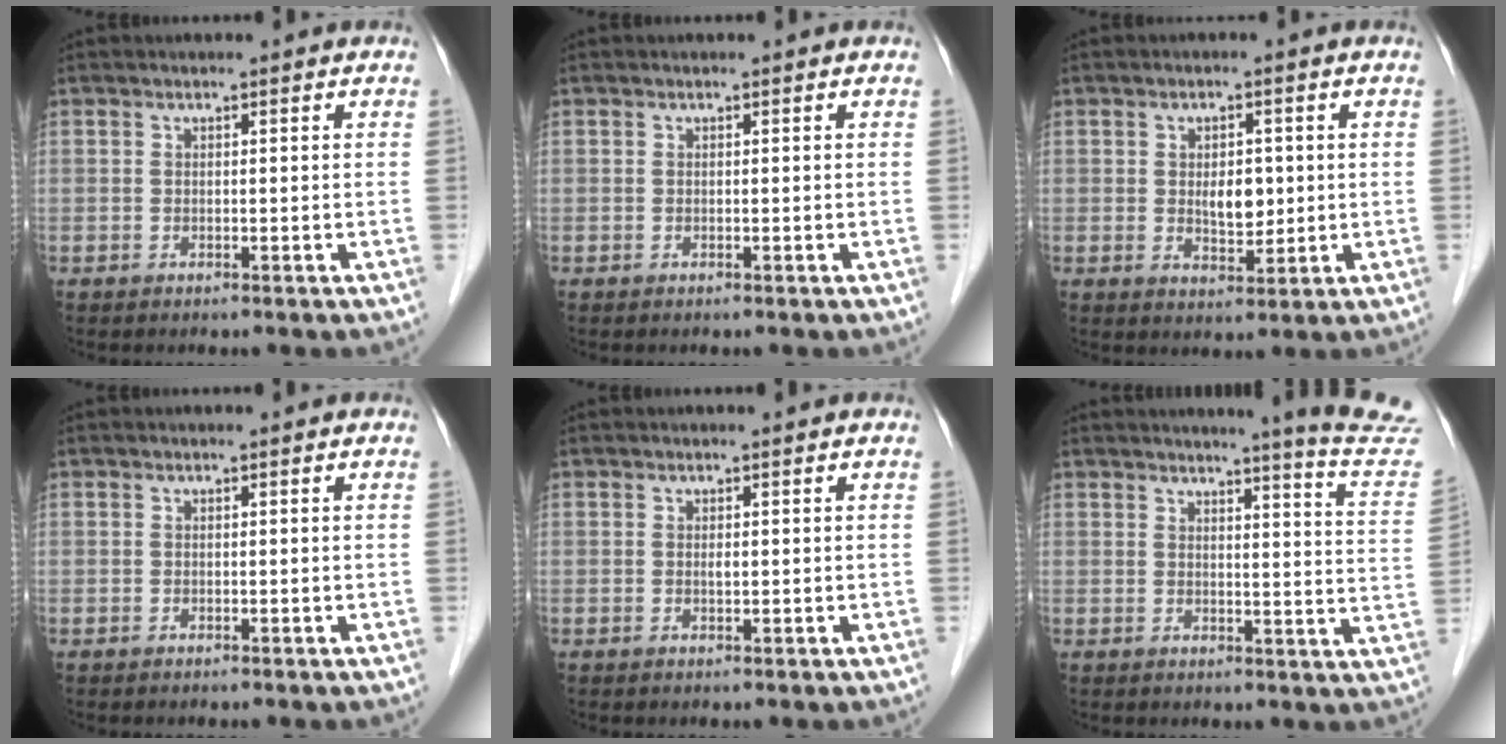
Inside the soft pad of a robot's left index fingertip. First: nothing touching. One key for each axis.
{"total": 0.0}
{"total": 4.2, "fx": 0.3, "fy": 2.3, "fz": 3.5, "tx": -0.057, "ty": -0.001, "tz": 0.012}
{"total": 0.0}
{"total": 0.6, "fx": 0.1, "fy": 0.2, "fz": 0.6, "tx": -0.013, "ty": -0.001, "tz": 0.003}
{"total": 12.5, "fx": 12.0, "fy": -2.0, "fz": 2.8, "tx": -0.030, "ty": -0.103, "tz": 0.116}